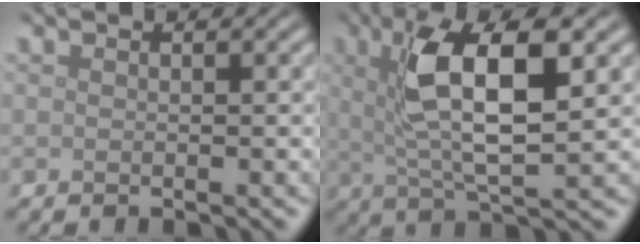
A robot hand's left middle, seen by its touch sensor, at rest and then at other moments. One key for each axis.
{"total": 8.9, "fx": 2.5, "fy": 2.8, "fz": 8.1, "tx": -0.147, "ty": 0.003, "tz": 0.041}